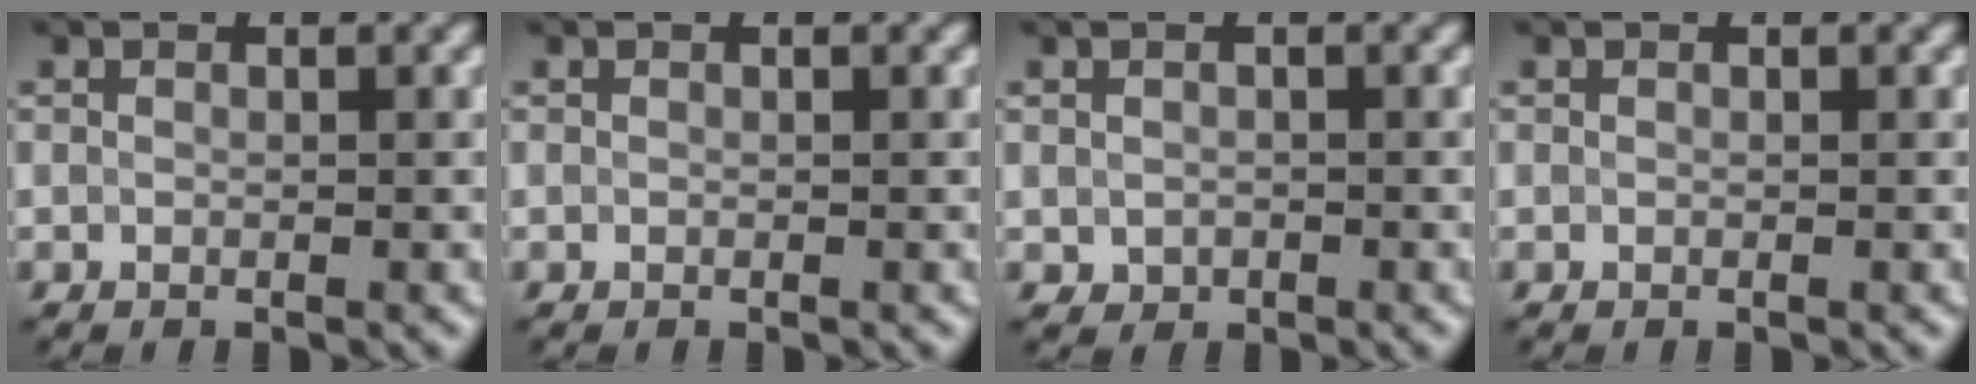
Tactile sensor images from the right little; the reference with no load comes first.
{"total": 0.0}
{"total": 0.8, "force": [-0.1, 0.7, 0.4], "torque": [-0.005, -0.005, -0.001]}
{"total": 0.0}